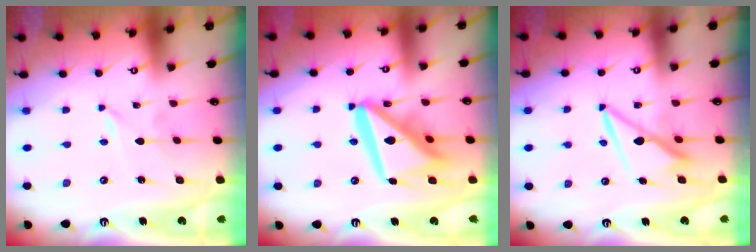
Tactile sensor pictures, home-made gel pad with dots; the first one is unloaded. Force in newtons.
{"total": 18.8, "press": 18.6, "slide": 2.2}
{"total": 7.6, "press": 7.5, "slide": 1.1}